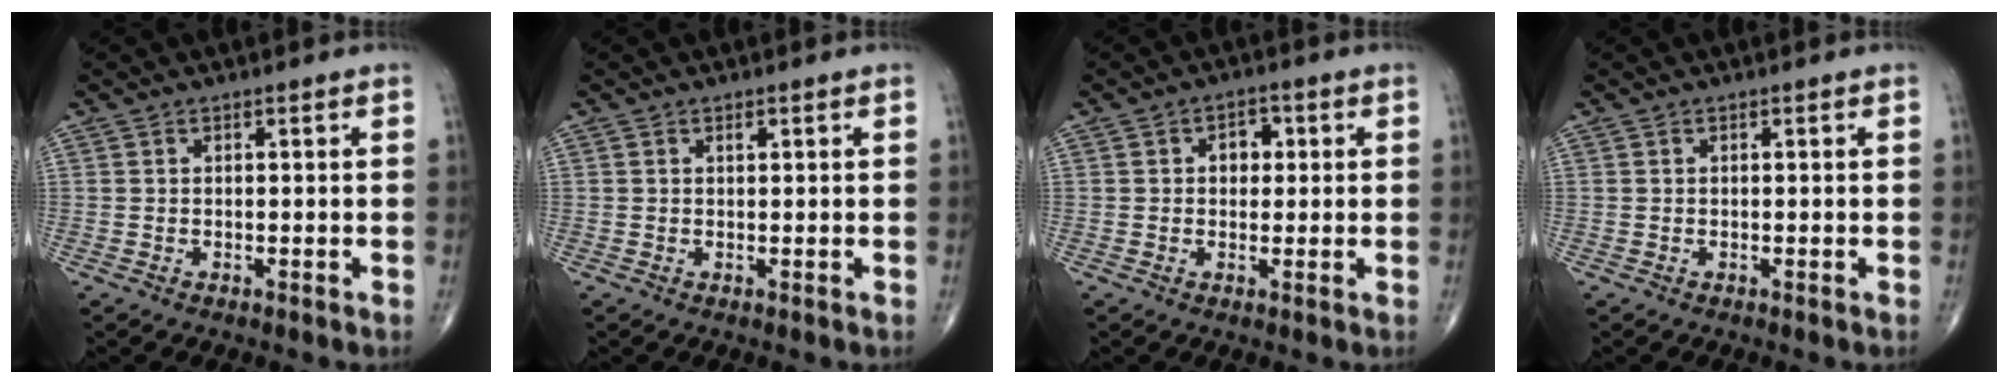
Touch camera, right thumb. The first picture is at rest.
{"total": 0.6, "force": [0.3, 0.3, 0.4], "torque": [-0.005, -0.002, 0.005]}
{"total": 3.7, "force": [0.6, 2.7, 2.4], "torque": [-0.011, 0.005, 0.004]}
{"total": 0.0}